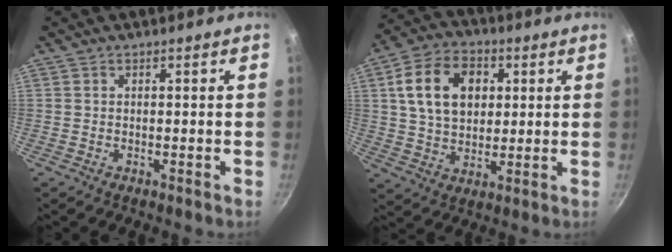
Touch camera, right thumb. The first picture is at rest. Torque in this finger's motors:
{"motor_torque": [-0.73, 1.27, 0.96, 0.47, 0.11]}